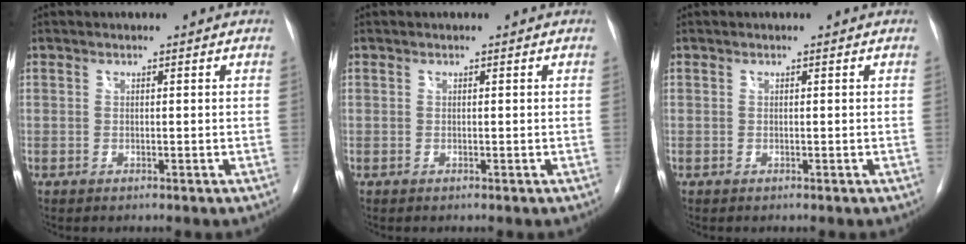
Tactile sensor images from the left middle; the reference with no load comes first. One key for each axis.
{"total": 0.0}
{"total": 0.0}